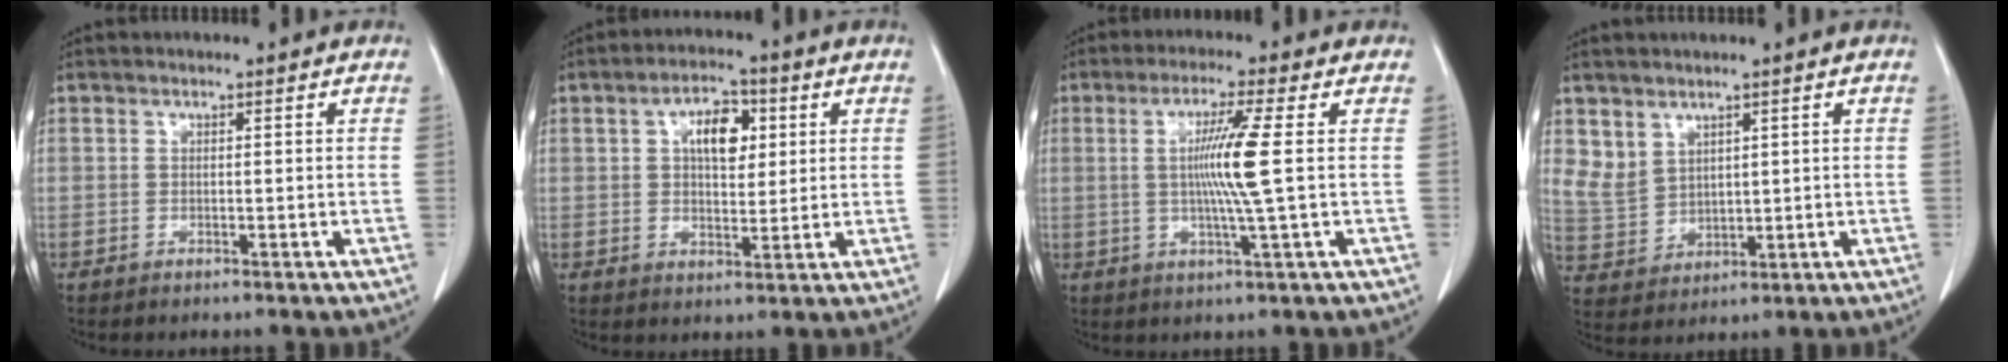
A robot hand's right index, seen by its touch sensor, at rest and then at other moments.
{"total": 7.1, "force": [2.1, 3.6, 5.7], "torque": [-0.097, 0.013, 0.036]}
{"total": 7.7, "force": [0.6, -1.4, 7.6], "torque": [-0.144, -0.005, 0.014]}
{"total": 5.4, "force": [3.4, 4.0, 1.4], "torque": [-0.035, 0.004, 0.086]}